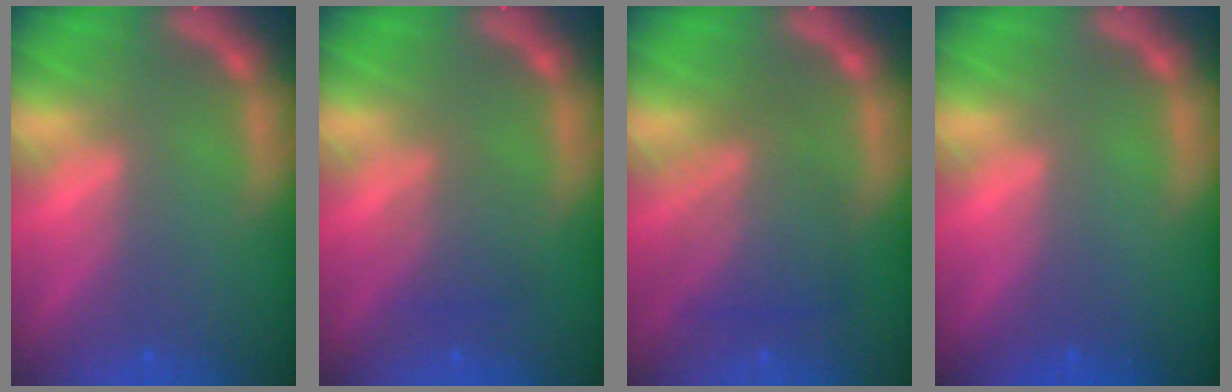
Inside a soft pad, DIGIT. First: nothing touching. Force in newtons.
{"total": 2.5}
{"total": 5.5}
{"total": 0.0}